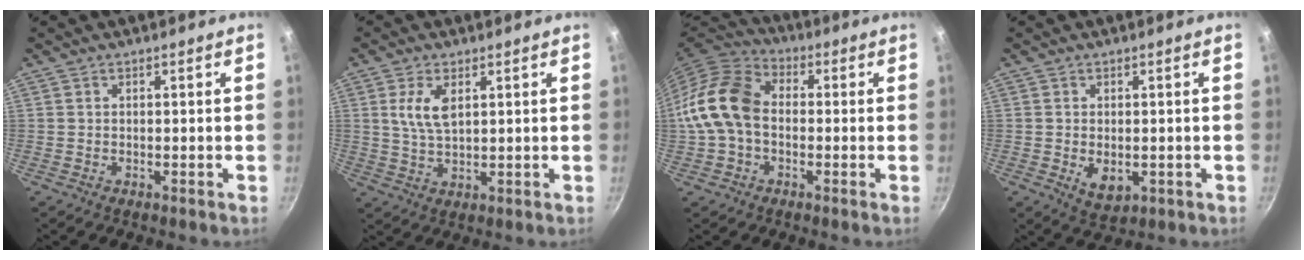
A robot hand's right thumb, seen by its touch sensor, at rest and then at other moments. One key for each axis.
{"total": 6.1, "fx": 2.0, "fy": 3.0, "fz": 4.9, "tx": -0.093, "ty": -0.010, "tz": 0.041}
{"total": 13.5, "fx": -0.8, "fy": 9.7, "fz": 9.3, "tx": -0.153, "ty": 0.033, "tz": -0.035}
{"total": 4.8, "fx": -0.6, "fy": 3.2, "fz": 3.5, "tx": -0.051, "ty": -0.010, "tz": -0.001}